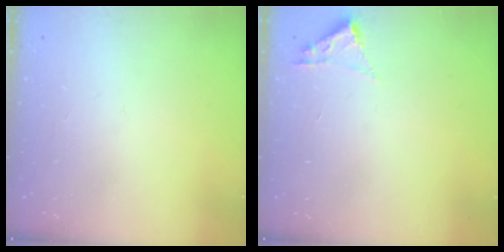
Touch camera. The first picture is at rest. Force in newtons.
{"total": 1.8, "press": 1.8, "slide": 0.2}